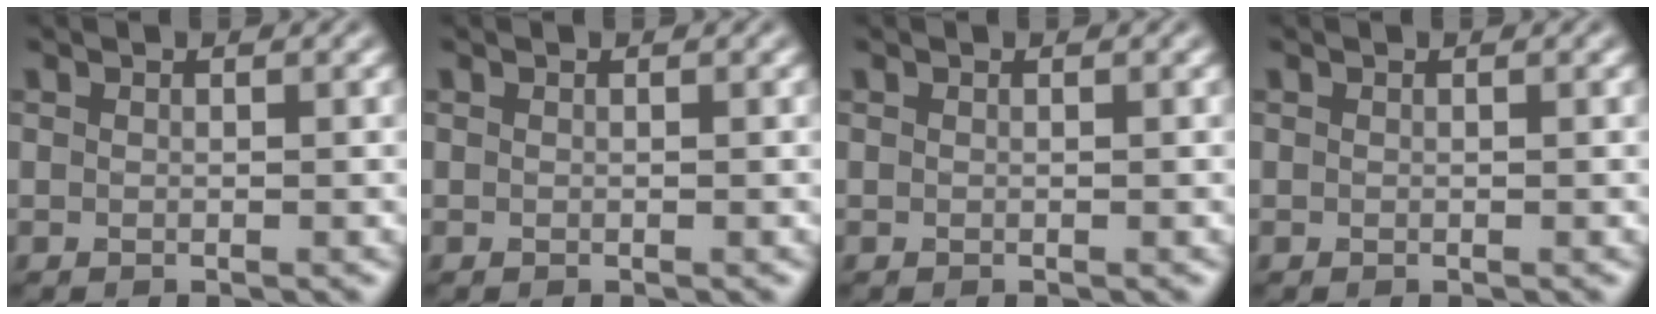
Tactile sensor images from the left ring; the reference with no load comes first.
{"total": 0.0}
{"total": 0.0}
{"total": 0.0}